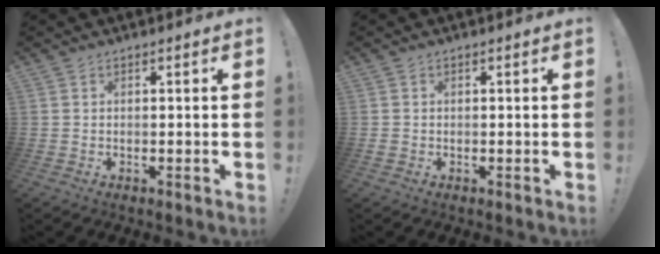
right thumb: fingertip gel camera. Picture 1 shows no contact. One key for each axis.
{"total": 0.6, "fx": -0.2, "fy": 0.5, "fz": 0.1, "tx": -0.003, "ty": 0.002, "tz": -0.004}